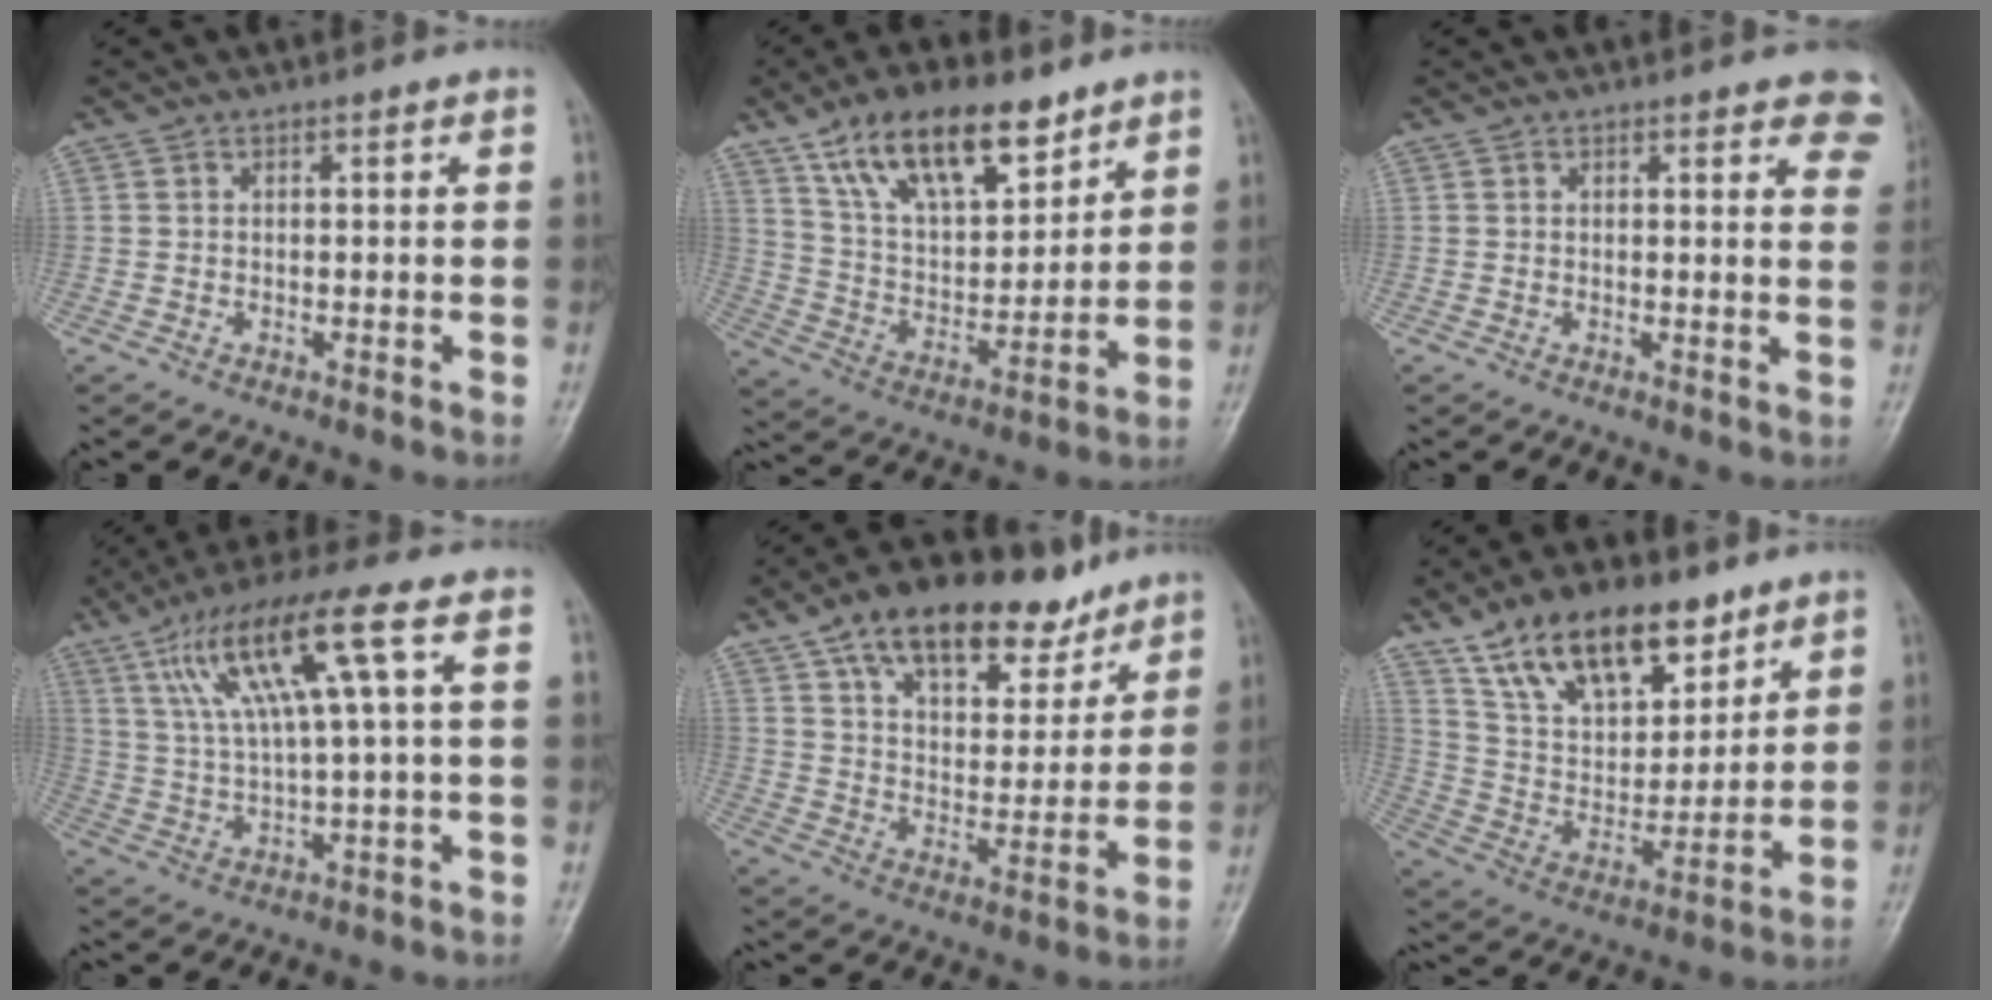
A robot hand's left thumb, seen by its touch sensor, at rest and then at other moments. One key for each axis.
{"total": 18.0, "fx": 11.5, "fy": 8.2, "fz": 11.2, "tx": -0.149, "ty": -0.050, "tz": 0.209}
{"total": 6.9, "fx": 4.8, "fy": 2.4, "fz": 4.4, "tx": -0.021, "ty": -0.016, "tz": 0.042}
{"total": 13.3, "fx": 4.7, "fy": 1.4, "fz": 12.4, "tx": -0.249, "ty": 0.012, "tz": 0.088}
{"total": 19.4, "fx": 12.7, "fy": 9.7, "fz": 11.1, "tx": -0.132, "ty": -0.034, "tz": 0.208}
{"total": 19.5, "fx": 12.5, "fy": 9.9, "fz": 11.2, "tx": -0.141, "ty": -0.046, "tz": 0.228}